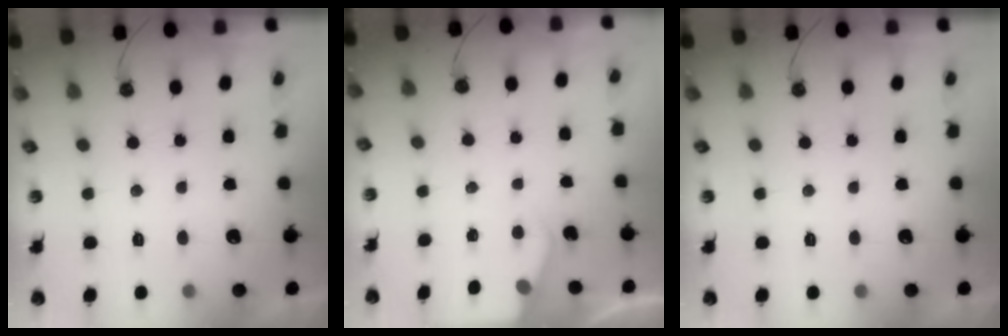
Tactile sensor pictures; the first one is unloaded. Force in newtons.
{"total": 2.3, "press": 2.3, "slide": 0.4}
{"total": 0.0}